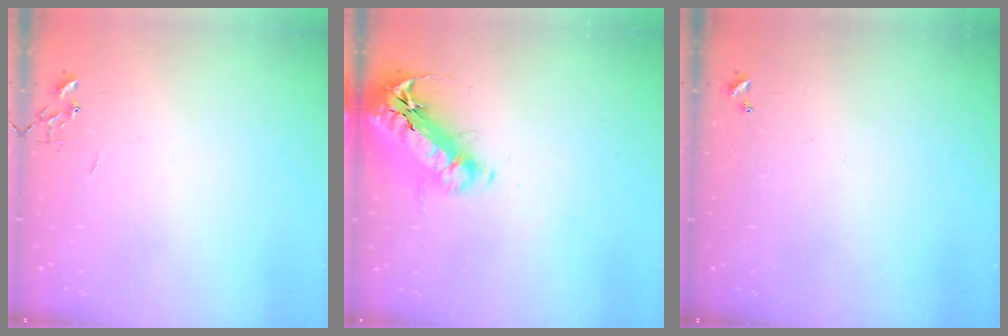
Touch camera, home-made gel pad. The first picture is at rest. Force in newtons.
{"total": 21.2, "press": 20.8, "slide": 4.0}
{"total": 0.0}